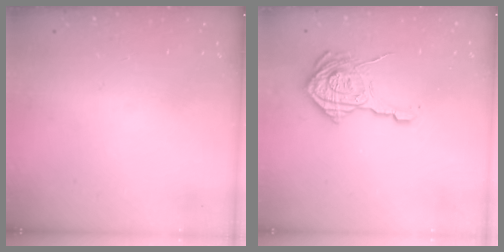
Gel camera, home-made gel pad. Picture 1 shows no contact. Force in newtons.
{"total": 18.4, "press": 18.3, "slide": 1.1}